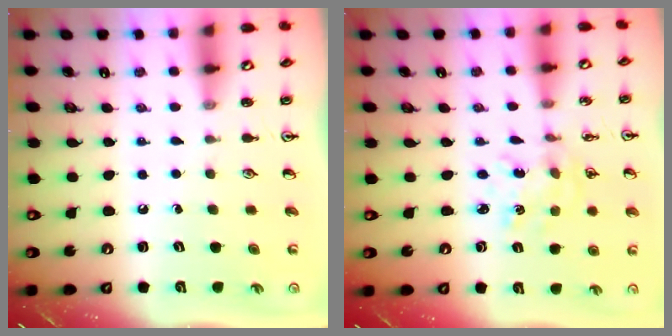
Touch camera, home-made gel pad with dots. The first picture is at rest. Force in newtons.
{"total": 1.4, "press": 1.4, "slide": 0.2}